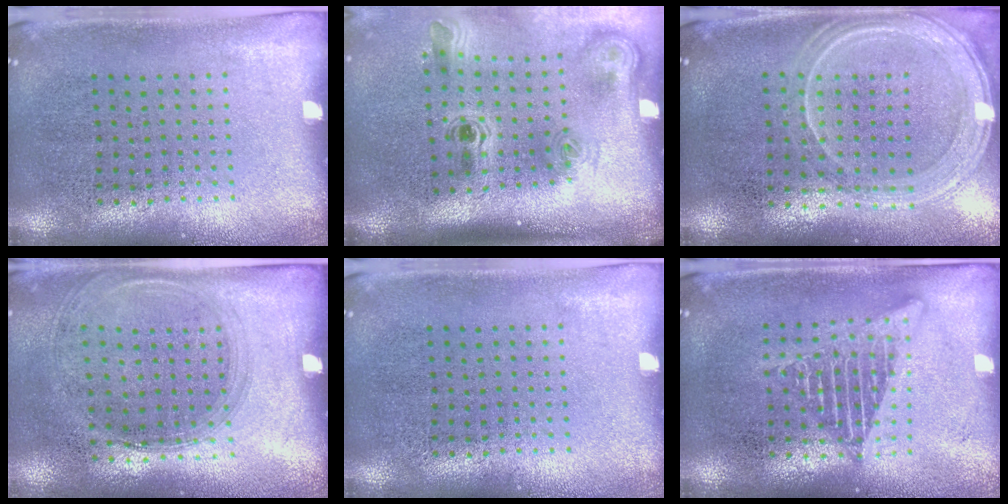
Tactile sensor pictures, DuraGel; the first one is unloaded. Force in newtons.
{"total": 2.3, "press": 1.5, "slide": 1.8}
{"total": 1.3, "press": 1.3, "slide": 0.2}
{"total": 1.3, "press": 1.2, "slide": 0.5}
{"total": 0.0}
{"total": 2.0, "press": 2.0, "slide": 0.2}